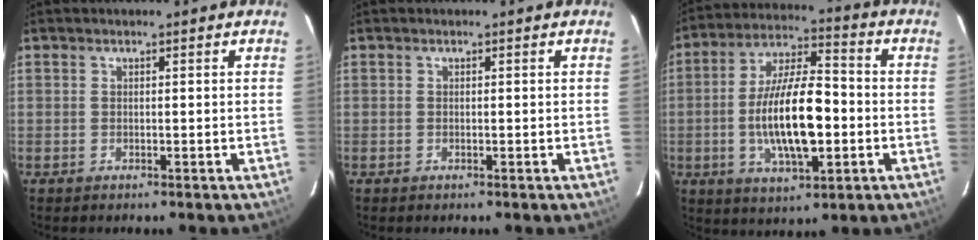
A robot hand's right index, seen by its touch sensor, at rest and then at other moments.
{"total": 0.0}
{"total": 15.5, "force": [-2.7, 5.7, 14.2], "torque": [-0.271, 0.000, -0.046]}